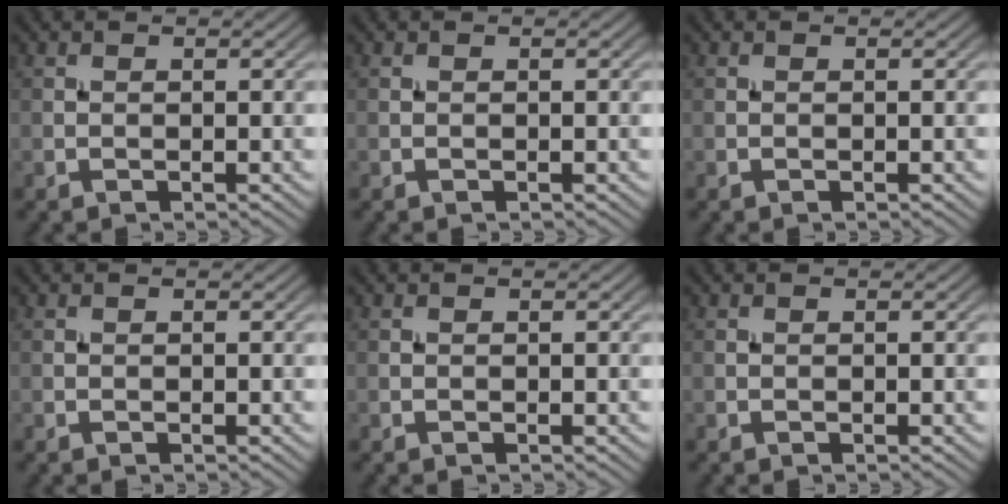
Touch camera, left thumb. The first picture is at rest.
{"total": 0.0}
{"total": 0.0}
{"total": 0.0}
{"total": 0.0}
{"total": 0.0}